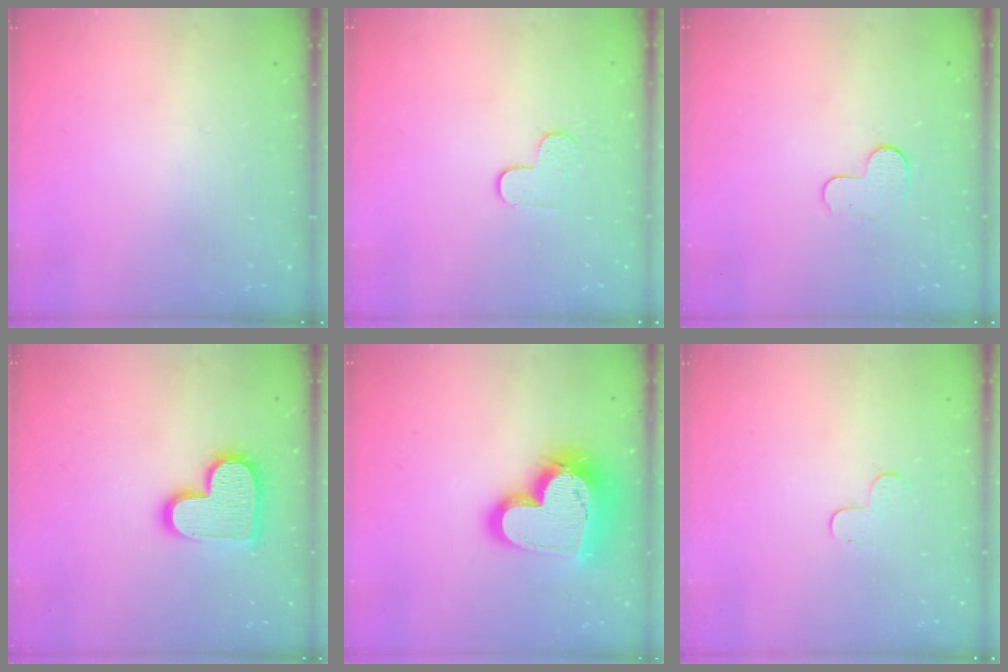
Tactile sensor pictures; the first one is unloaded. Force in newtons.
{"total": 4.3, "press": 4.3, "slide": 0.4}
{"total": 6.2, "press": 6.1, "slide": 0.6}
{"total": 15.1, "press": 15.0, "slide": 0.9}
{"total": 23.1, "press": 23.0, "slide": 1.8}
{"total": 3.9, "press": 3.9, "slide": 0.4}